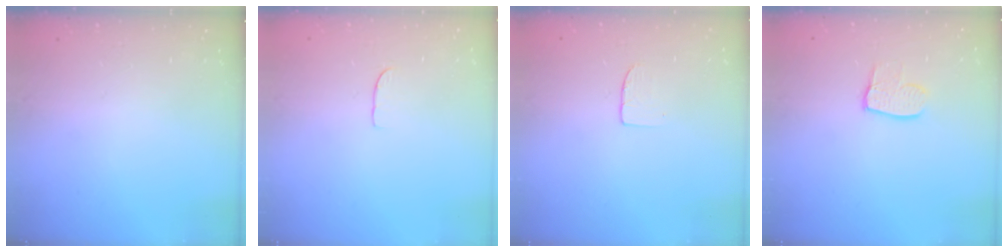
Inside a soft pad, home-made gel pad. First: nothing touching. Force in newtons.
{"total": 3.6, "press": 3.6, "slide": 0.2}
{"total": 3.7, "press": 3.7, "slide": 0.3}
{"total": 7.7, "press": 7.7, "slide": 0.7}